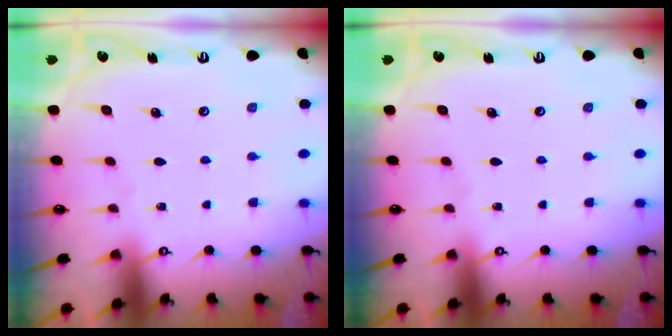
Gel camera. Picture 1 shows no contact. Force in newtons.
{"total": 0.0}